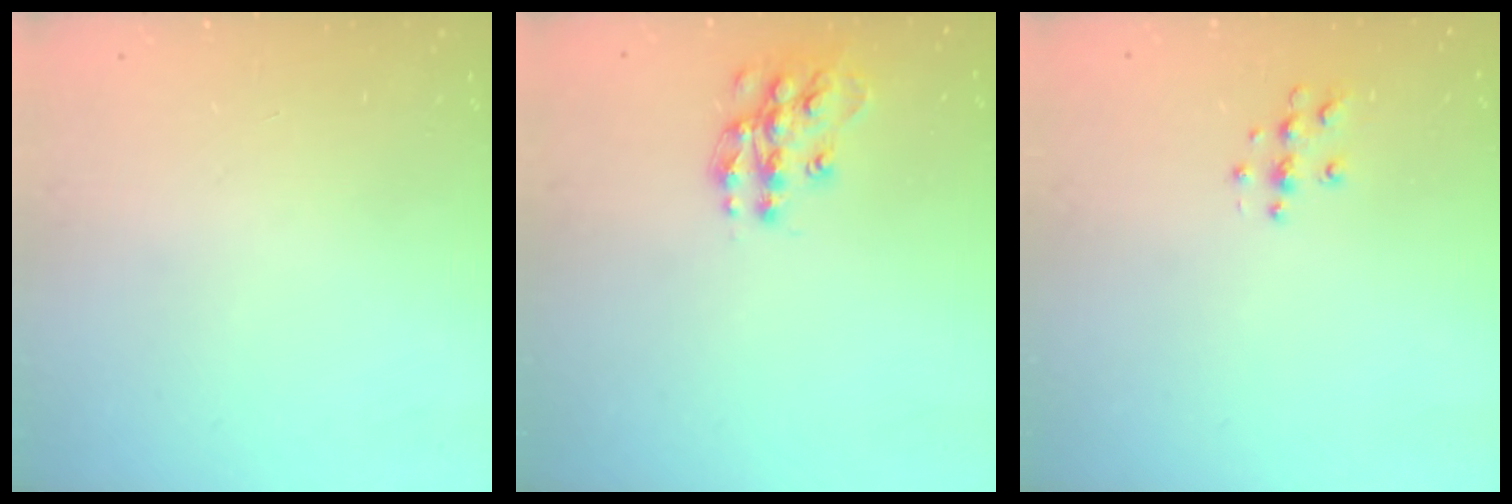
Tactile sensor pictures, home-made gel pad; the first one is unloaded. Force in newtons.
{"total": 13.3, "press": 13.3, "slide": 0.9}
{"total": 5.4, "press": 5.4, "slide": 0.6}